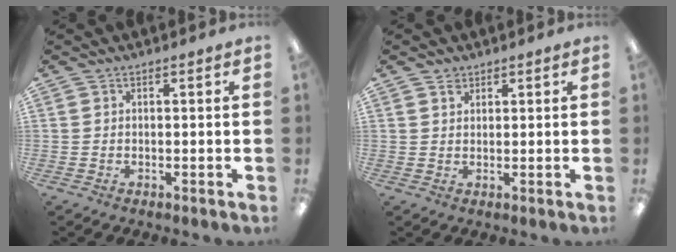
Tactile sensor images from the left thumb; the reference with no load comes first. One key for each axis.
{"total": 1.7, "fx": 1.4, "fy": 1.0, "fz": 0.3, "tx": 0.001, "ty": -0.005, "tz": 0.026}